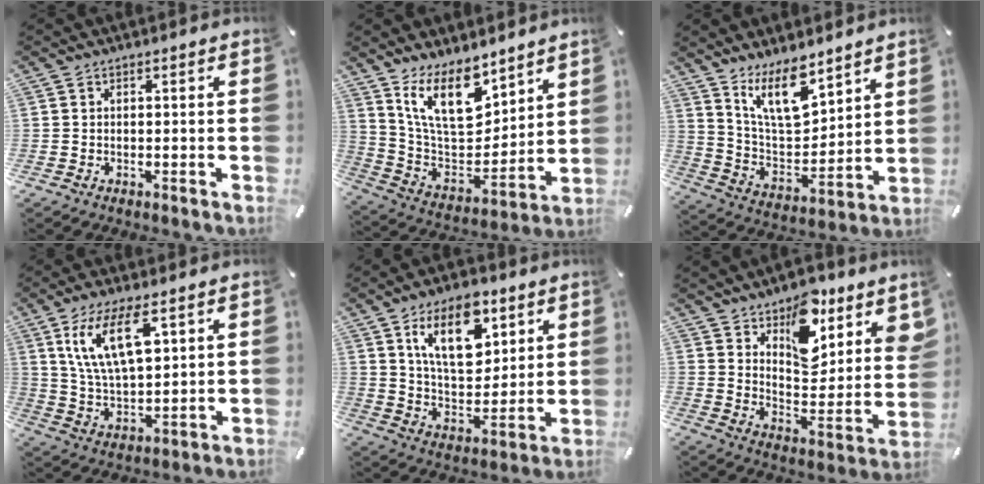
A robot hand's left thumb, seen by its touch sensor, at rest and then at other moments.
{"total": 16.8, "force": [11.2, 8.1, 9.6], "torque": [-0.193, -0.070, 0.202]}
{"total": 14.8, "force": [10.5, 6.4, 8.2], "torque": [-0.158, -0.057, 0.193]}
{"total": 13.9, "force": [7.0, 5.9, 10.5], "torque": [-0.227, -0.010, 0.121]}
{"total": 16.3, "force": [8.1, 9.0, 10.9], "torque": [-0.189, -0.018, 0.143]}
{"total": 14.1, "force": [9.9, 7.1, 7.1], "torque": [-0.090, -0.087, 0.172]}